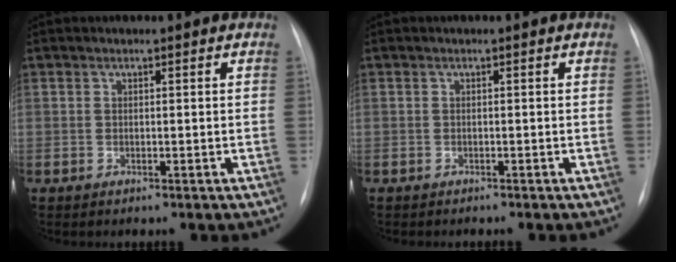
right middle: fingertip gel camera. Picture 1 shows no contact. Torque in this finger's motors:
{"motor_torque": [-0.21, 0.29, 0.00, 0.00]}